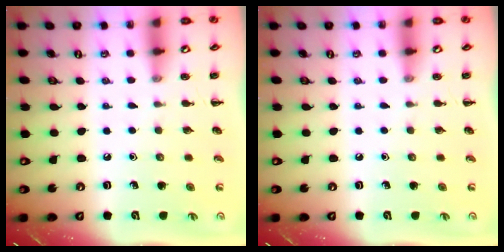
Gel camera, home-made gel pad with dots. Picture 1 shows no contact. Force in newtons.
{"total": 0.0}